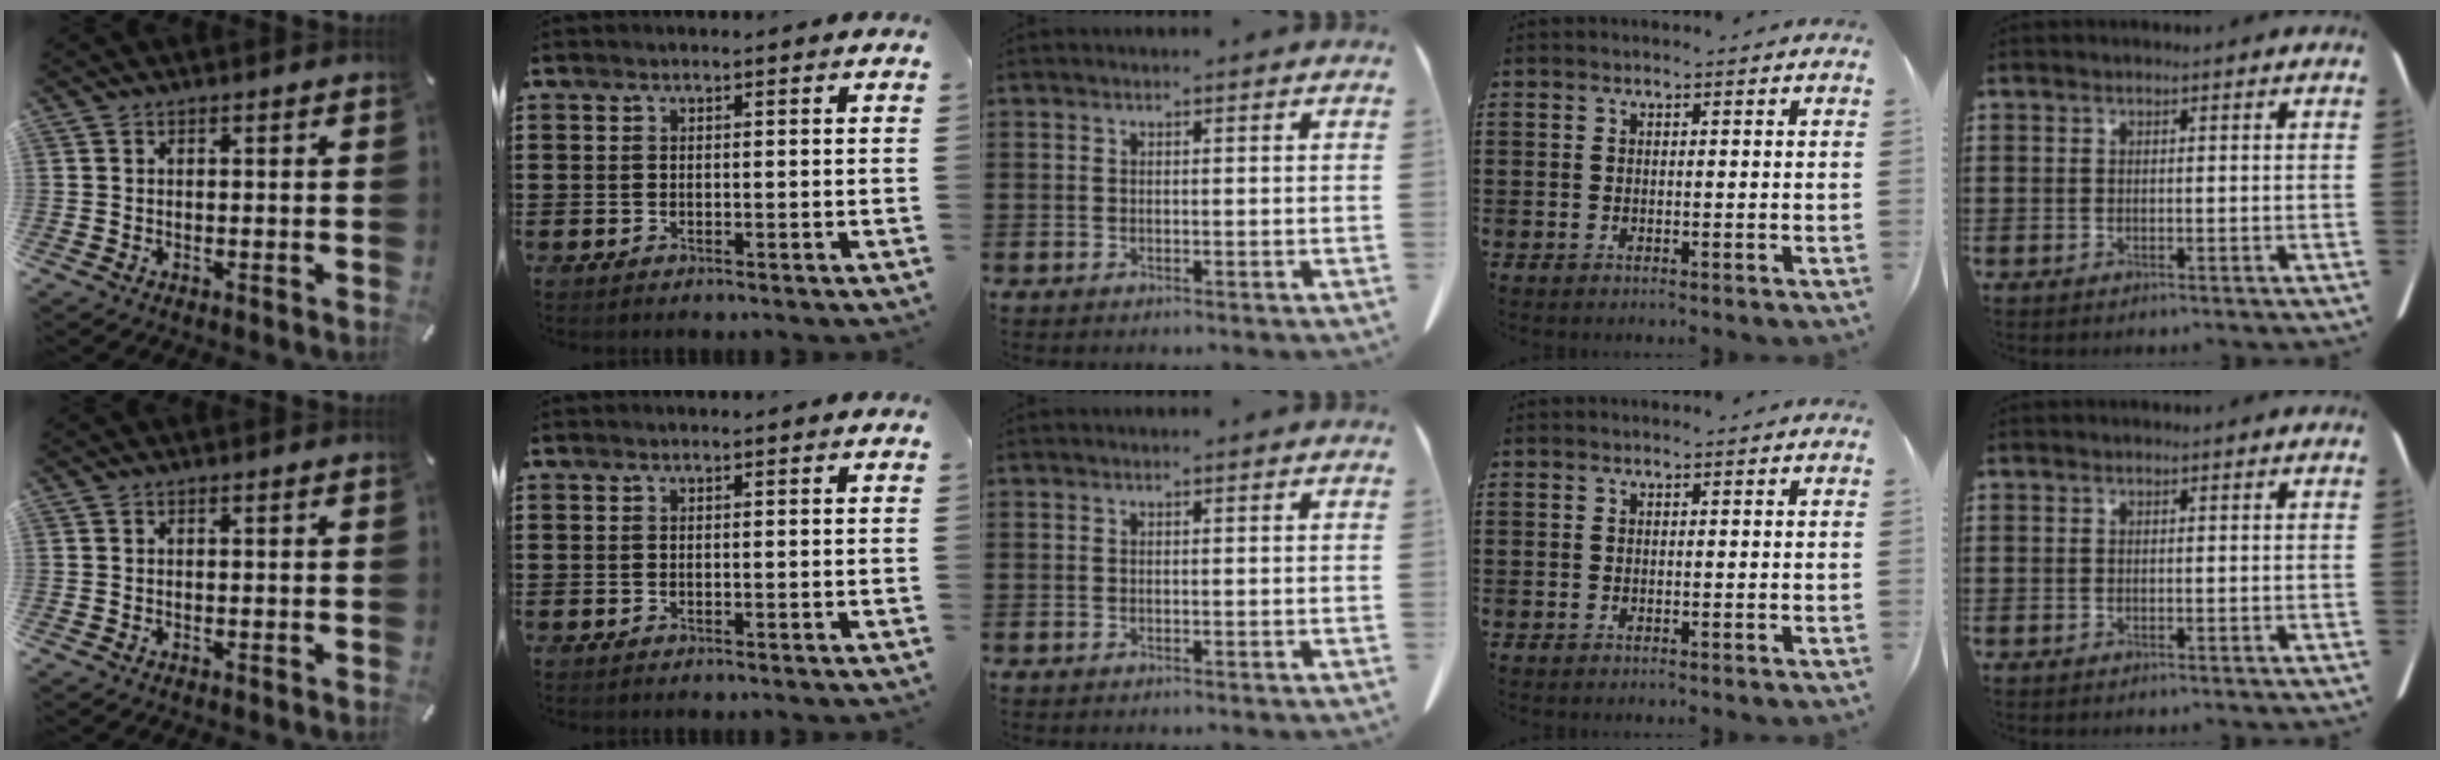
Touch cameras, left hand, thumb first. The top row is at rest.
{}